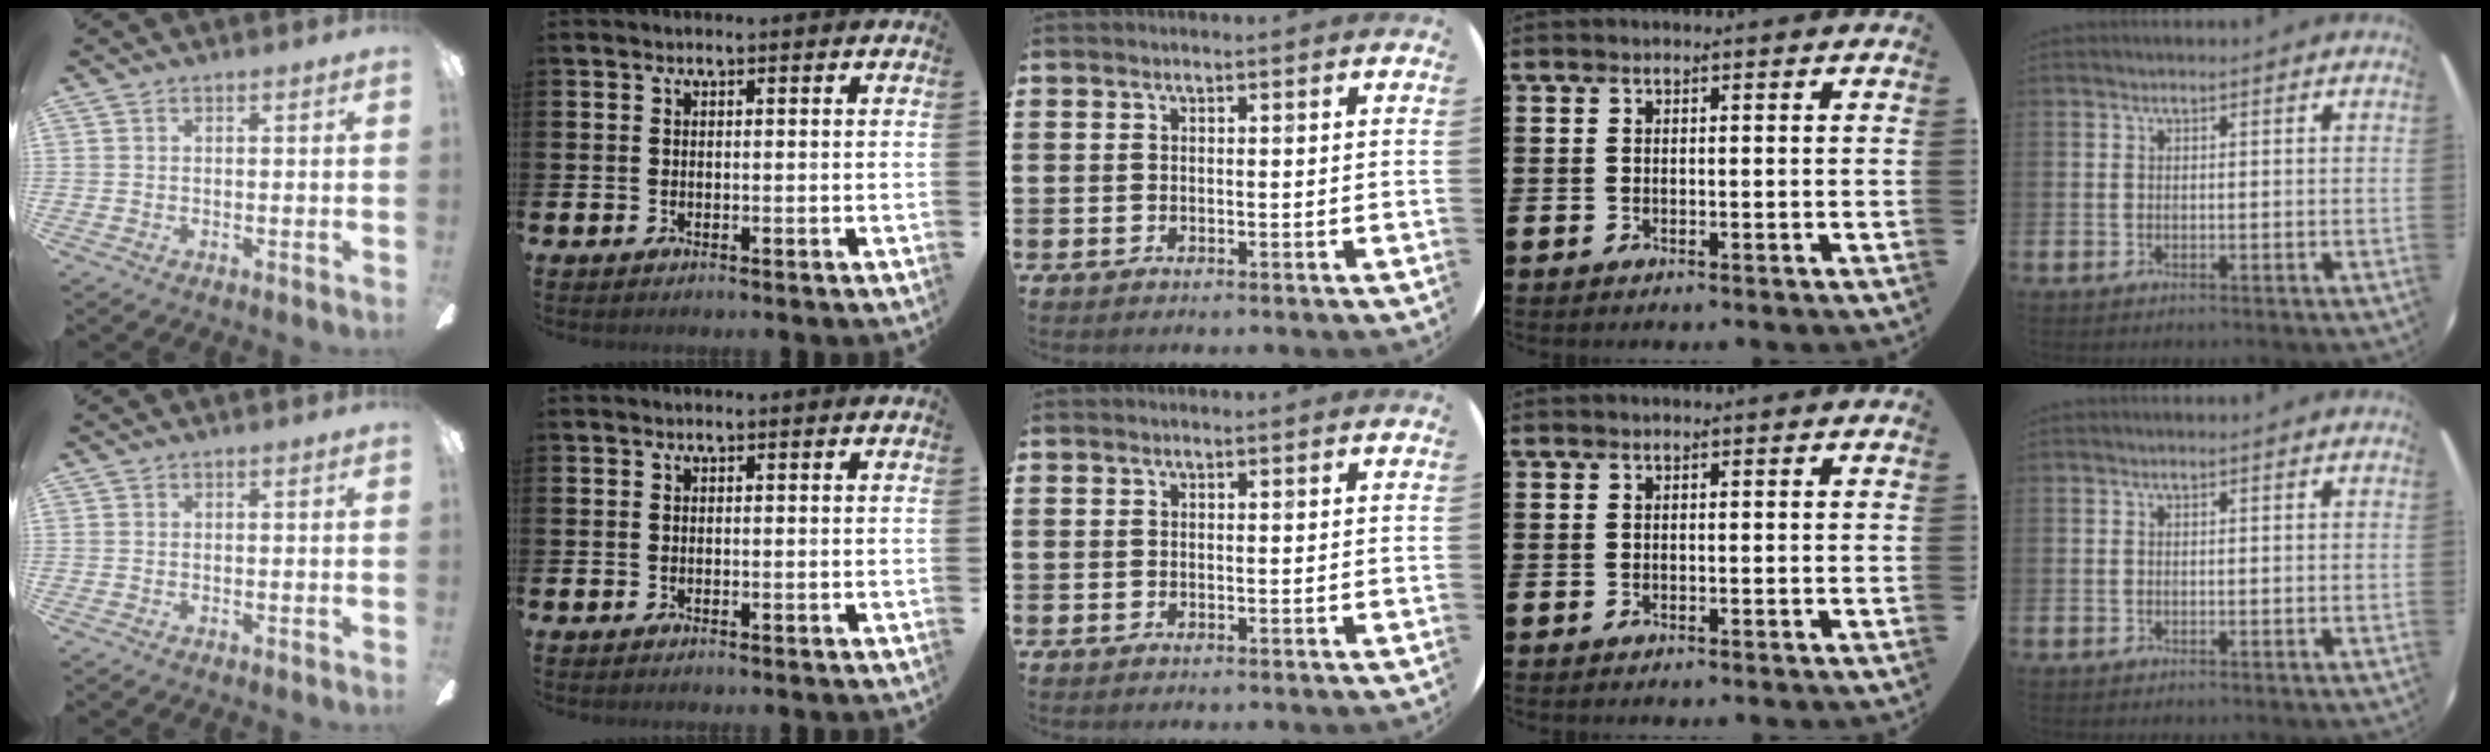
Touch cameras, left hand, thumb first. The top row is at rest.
{}